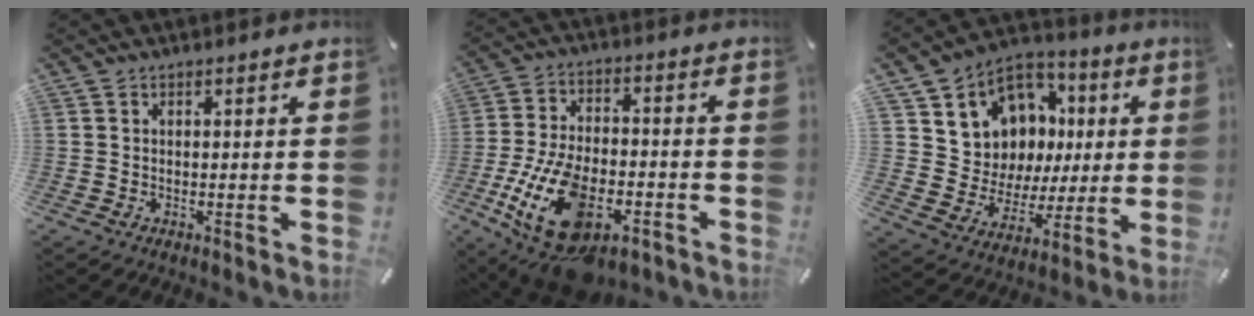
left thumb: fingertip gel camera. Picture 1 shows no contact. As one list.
[{"total": 18.9, "force": [-8.1, 10.1, 13.8], "torque": [-0.280, 0.035, -0.131]}, {"total": 10.6, "force": [3.6, 9.9, 1.2], "torque": [-0.031, -0.045, 0.083]}]